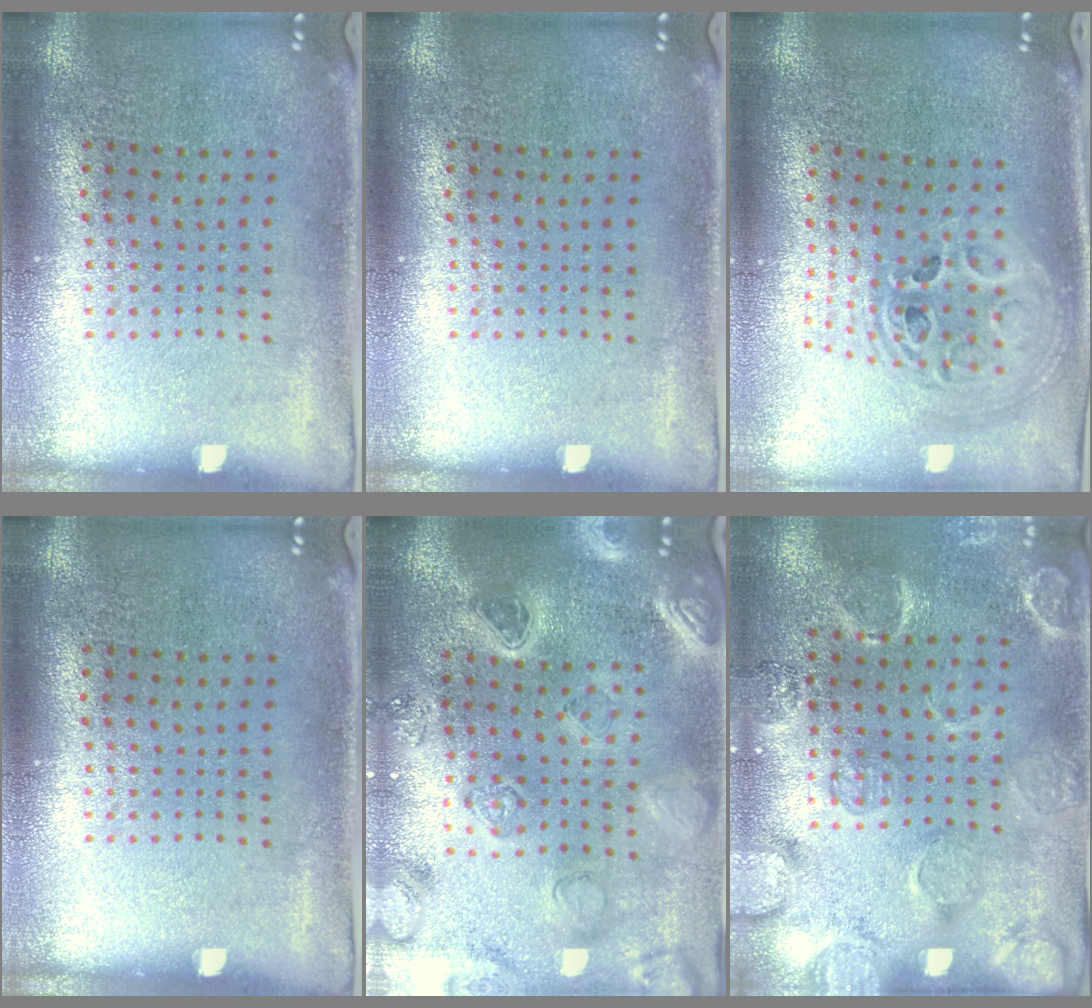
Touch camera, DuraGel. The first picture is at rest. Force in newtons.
{"total": 0.0}
{"total": 2.4, "press": 1.8, "slide": 1.6}
{"total": 0.0}
{"total": 2.4, "press": 2.4, "slide": 0.2}
{"total": 2.5, "press": 2.2, "slide": 1.3}